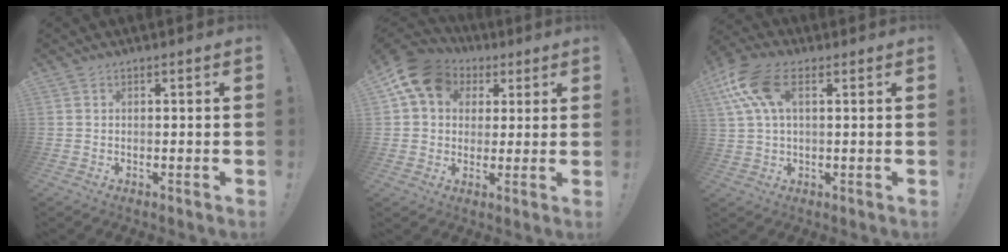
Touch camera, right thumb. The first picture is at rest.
{"total": 12.5, "force": [4.9, 9.8, 6.1], "torque": [-0.086, -0.019, 0.097]}
{"total": 12.8, "force": [4.7, 6.8, 9.8], "torque": [-0.198, -0.003, 0.092]}